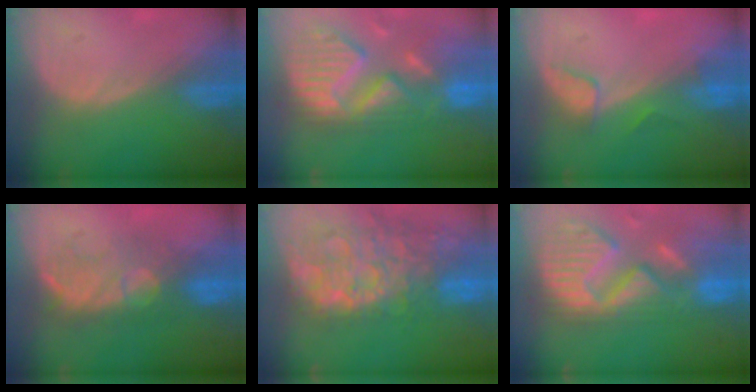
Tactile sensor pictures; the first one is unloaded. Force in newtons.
{"total": 14.0, "press": 11.8, "slide": 7.6}
{"total": 2.8, "press": 2.7, "slide": 0.4}
{"total": 8.0, "press": 7.9, "slide": 0.7}
{"total": 14.7, "press": 11.9, "slide": 8.5}
{"total": 14.2, "press": 11.8, "slide": 7.8}